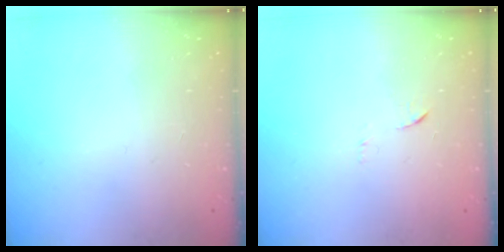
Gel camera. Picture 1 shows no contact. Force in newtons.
{"total": 5.8, "press": 5.7, "slide": 0.4}